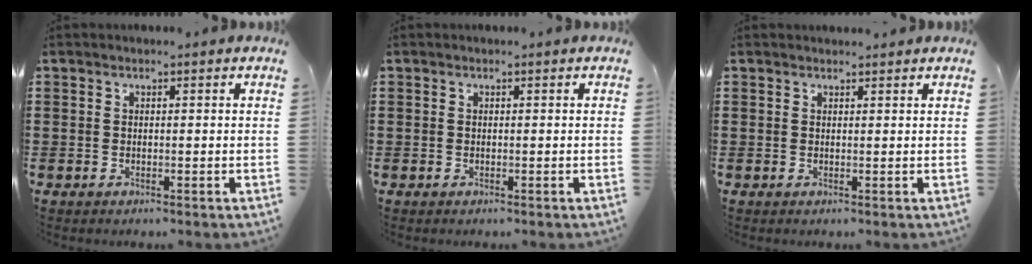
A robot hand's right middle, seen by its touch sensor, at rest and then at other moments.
{"total": 0.0}
{"total": 0.7, "force": [0.7, 0.2, 0.1], "torque": [0.005, -0.004, 0.012]}